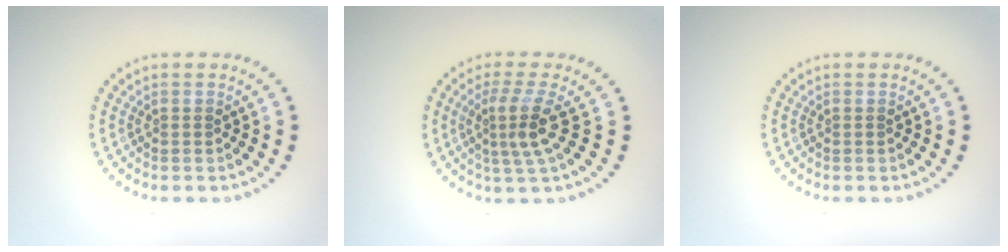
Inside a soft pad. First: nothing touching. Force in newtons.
{"total": 3.2, "press": 2.2, "slide": 2.2}
{"total": 0.0}